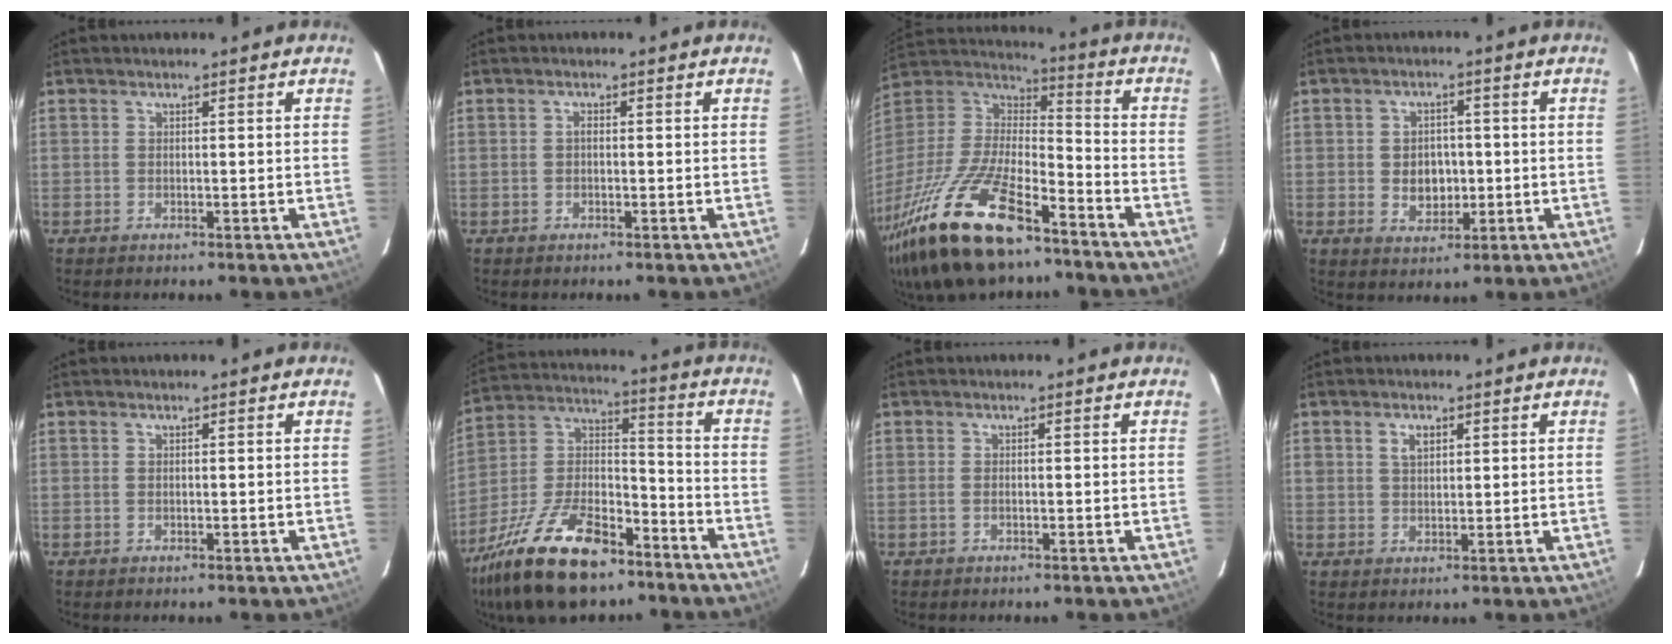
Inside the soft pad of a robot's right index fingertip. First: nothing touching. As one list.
[{"total": 0.6, "force": [-0.1, 0.4, 0.5], "torque": [-0.009, 0.004, -0.003]}, {"total": 29.4, "force": [-19.5, 10.6, 19.3], "torque": [-0.404, -0.047, -0.339]}, {"total": 5.6, "force": [-0.6, 4.5, 3.3], "torque": [-0.063, 0.006, -0.001]}, {"total": 0.0}, {"total": 23.4, "force": [-15.5, 10.2, 14.2], "torque": [-0.290, -0.001, -0.264]}, {"total": 0.9, "force": [-0.4, 0.4, 0.7], "torque": [-0.016, 0.000, -0.008]}, {"total": 3.0, "force": [1.3, 2.0, 1.7], "torque": [-0.028, 0.006, 0.024]}]